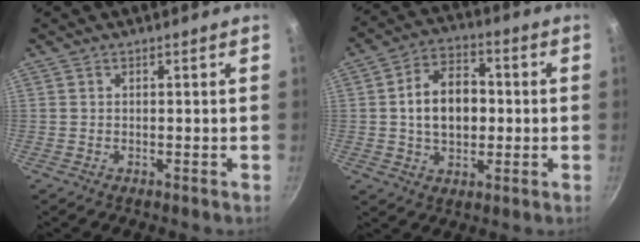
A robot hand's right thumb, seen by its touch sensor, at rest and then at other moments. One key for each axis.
{"total": 12.0, "fx": 0.2, "fy": 8.3, "fz": 8.8, "tx": -0.114, "ty": 0.020, "tz": -0.004}